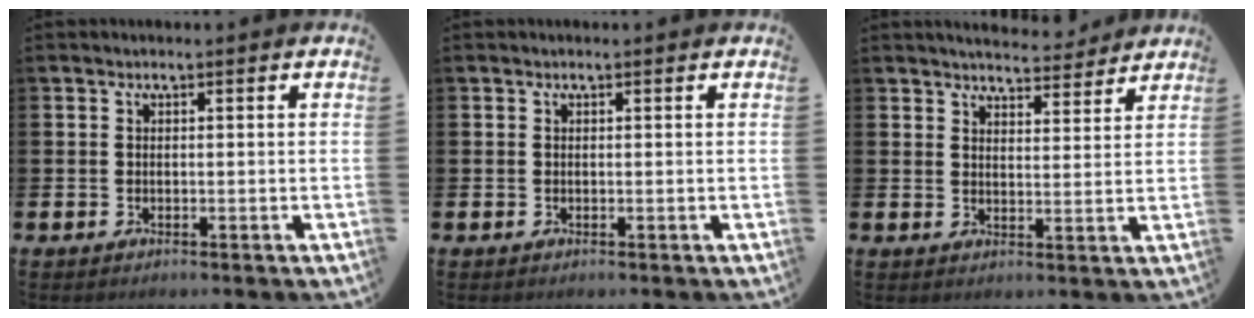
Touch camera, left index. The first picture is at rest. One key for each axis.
{"total": 0.0}
{"total": 4.9, "fx": 4.9, "fy": 0.7, "fz": 0.2, "tx": -0.005, "ty": -0.034, "tz": 0.085}